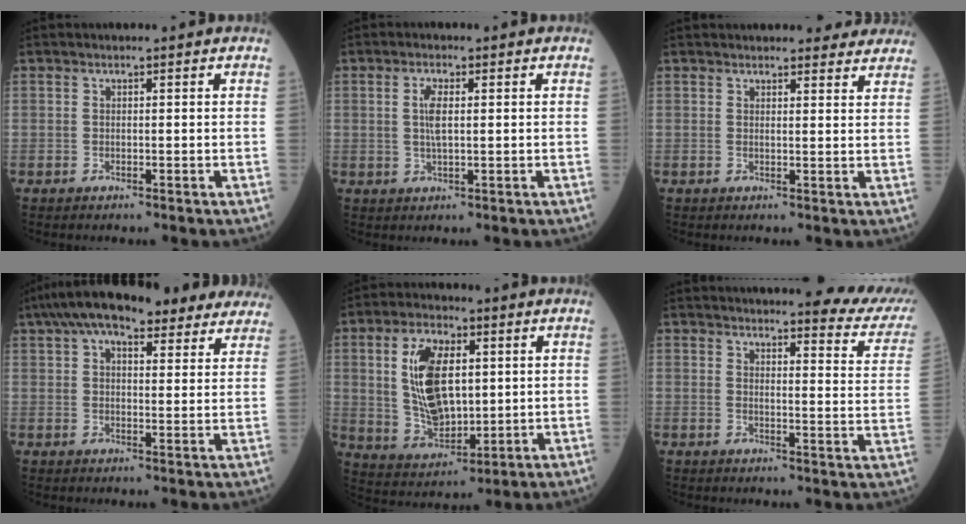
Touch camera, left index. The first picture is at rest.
{"total": 3.3, "force": [0.6, 0.8, 3.1], "torque": [-0.067, 0.004, 0.016]}
{"total": 10.2, "force": [9.6, 2.4, 2.4], "torque": [-0.004, 0.007, 0.098]}
{"total": 19.4, "force": [15.0, 6.5, 10.4], "torque": [-0.162, 0.061, 0.201]}
{"total": 12.2, "force": [2.4, 6.2, 10.2], "torque": [-0.212, 0.011, 0.056]}
{"total": 15.3, "force": [14.3, 1.2, 5.1], "torque": [-0.047, -0.065, 0.145]}